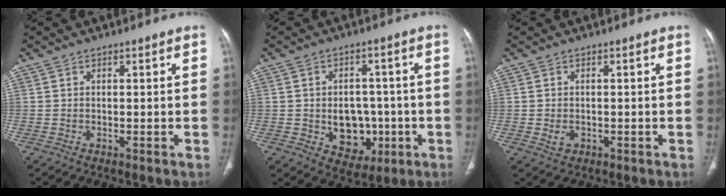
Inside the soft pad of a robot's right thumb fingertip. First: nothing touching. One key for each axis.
{"total": 9.3, "fx": -1.8, "fy": 7.3, "fz": 5.5, "tx": -0.035, "ty": 0.015, "tz": -0.008}
{"total": 1.9, "fx": -0.5, "fy": 1.5, "fz": 1.1, "tx": -0.021, "ty": 0.002, "tz": -0.001}